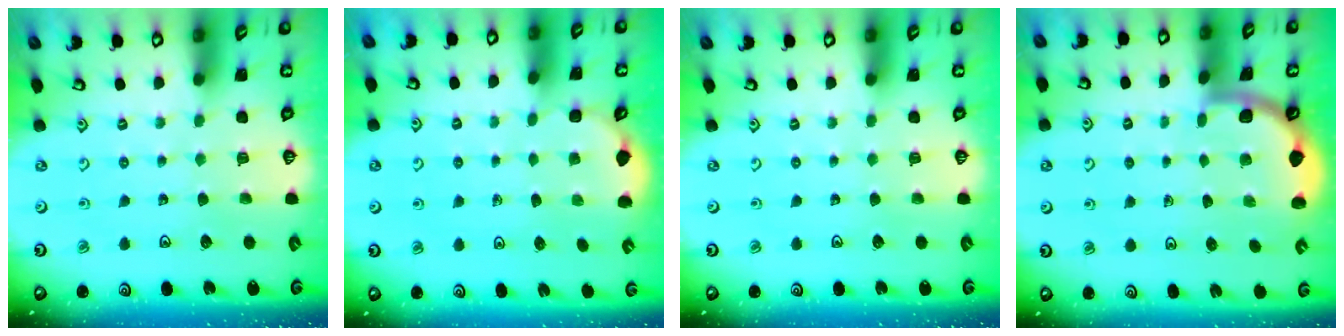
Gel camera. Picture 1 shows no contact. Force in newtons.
{"total": 2.2, "press": 1.7, "slide": 1.3}
{"total": 0.0}
{"total": 2.2, "press": 2.2, "slide": 0.1}